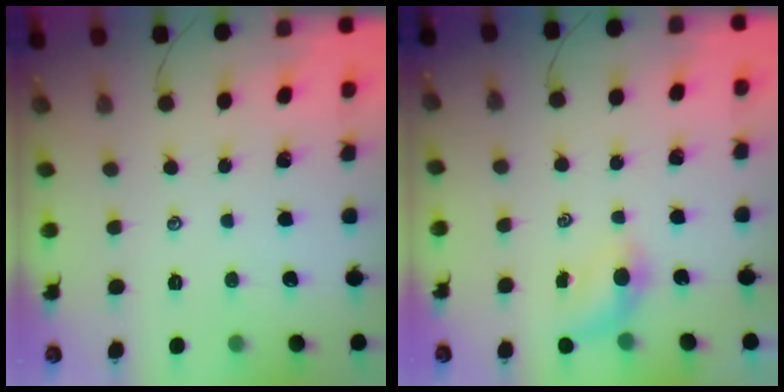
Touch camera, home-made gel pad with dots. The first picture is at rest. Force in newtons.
{"total": 4.1, "press": 4.1, "slide": 0.8}